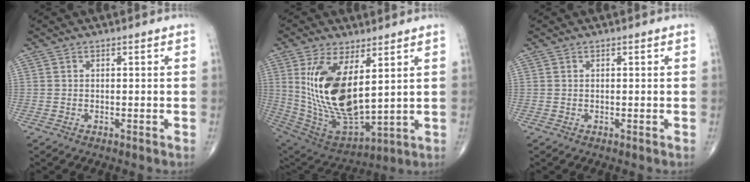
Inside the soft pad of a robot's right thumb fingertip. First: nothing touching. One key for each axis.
{"total": 18.9, "fx": 4.7, "fy": 8.6, "fz": 16.1, "tx": -0.304, "ty": -0.030, "tz": 0.111}
{"total": 0.0}